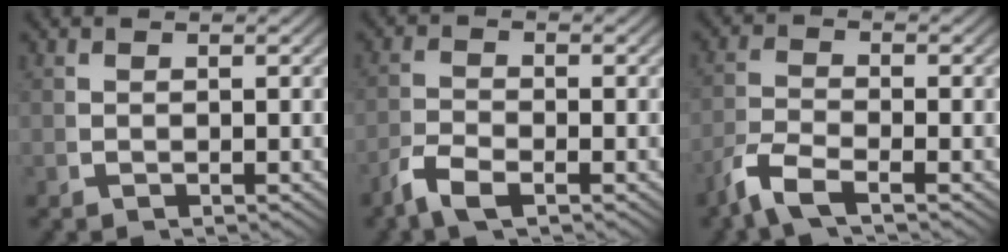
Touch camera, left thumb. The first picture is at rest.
{"total": 2.6, "force": [-1.7, 0.9, 1.7], "torque": [-0.044, -0.008, -0.035]}
{"total": 4.0, "force": [-2.5, 1.5, 2.7], "torque": [-0.067, -0.010, -0.047]}